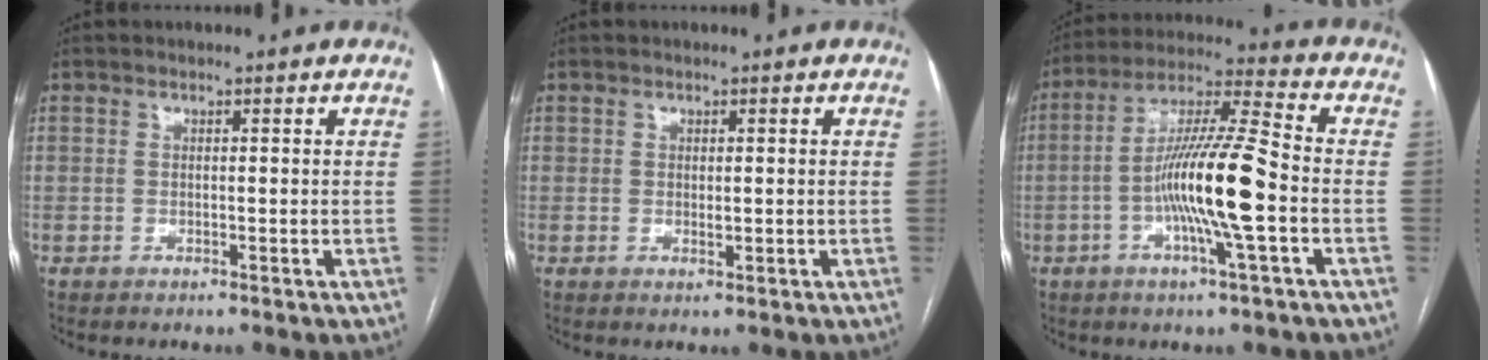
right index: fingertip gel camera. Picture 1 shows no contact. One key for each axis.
{"total": 0.8, "fx": 0.1, "fy": 0.4, "fz": 0.6, "tx": -0.012, "ty": -0.003, "tz": 0.004}
{"total": 13.6, "fx": -3.1, "fy": -0.1, "fz": 13.2, "tx": -0.250, "ty": 0.003, "tz": -0.065}